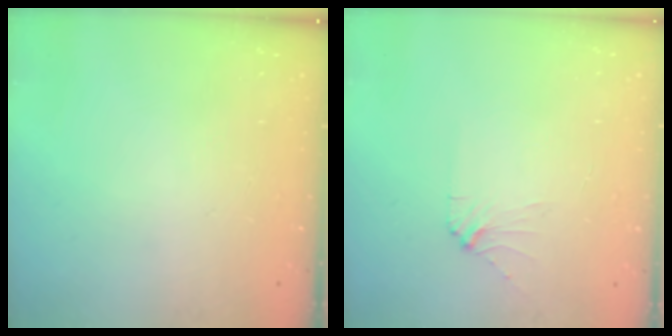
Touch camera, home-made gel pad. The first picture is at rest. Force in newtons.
{"total": 3.7, "press": 3.7, "slide": 0.6}